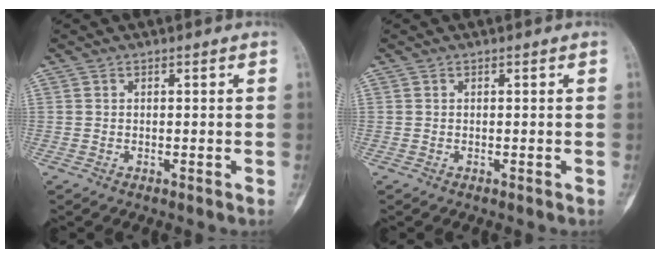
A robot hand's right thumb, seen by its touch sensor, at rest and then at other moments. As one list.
[{"total": 0.0}]